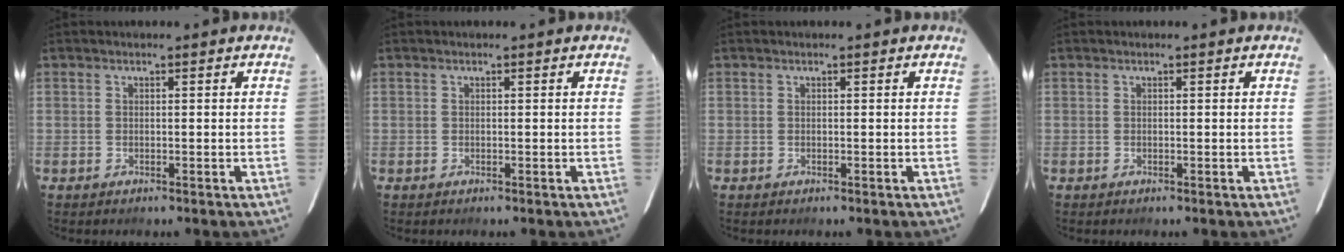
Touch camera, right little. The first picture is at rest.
{"total": 0.0}
{"total": 0.0}
{"total": 0.0}